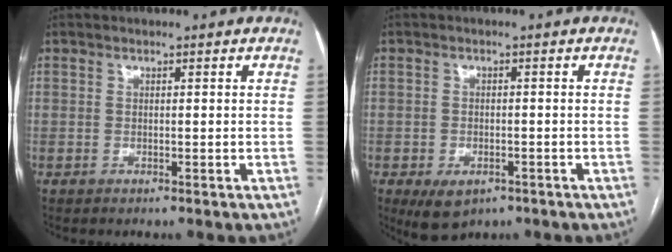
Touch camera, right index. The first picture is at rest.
{"total": 5.0, "force": [-2.7, 3.2, 2.8], "torque": [-0.048, -0.004, -0.029]}